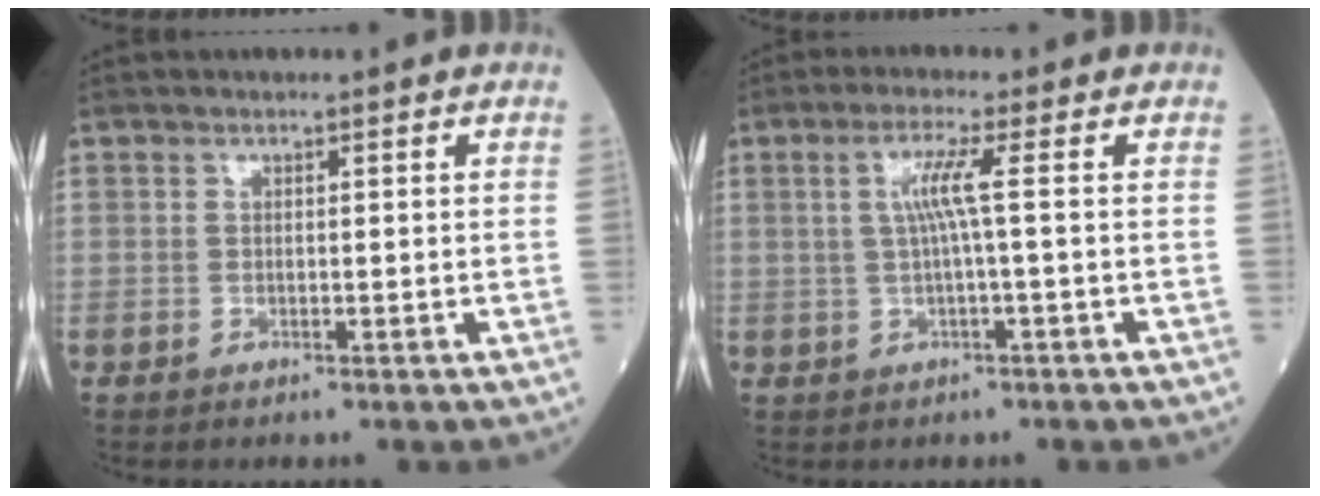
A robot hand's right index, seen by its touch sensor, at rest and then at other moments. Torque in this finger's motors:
{"motor_torque": [0.38, -0.04, 0.36, 0.10]}